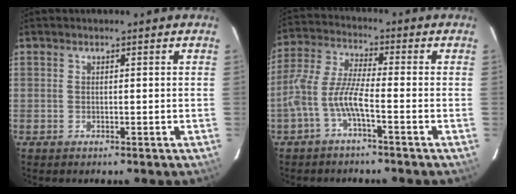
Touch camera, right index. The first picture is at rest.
{"total": 7.5, "force": [-3.2, 1.2, 6.7], "torque": [-0.157, 0.010, -0.067]}